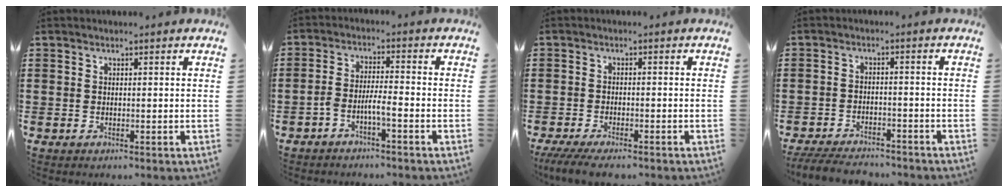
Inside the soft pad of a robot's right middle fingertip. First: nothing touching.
{"total": 3.2, "force": [-2.2, 0.3, 2.3], "torque": [-0.050, 0.001, -0.045]}
{"total": 3.6, "force": [-3.3, 0.6, 1.4], "torque": [-0.037, -0.007, -0.069]}
{"total": 4.5, "force": [-4.3, 0.8, 0.9], "torque": [-0.022, 0.002, -0.089]}